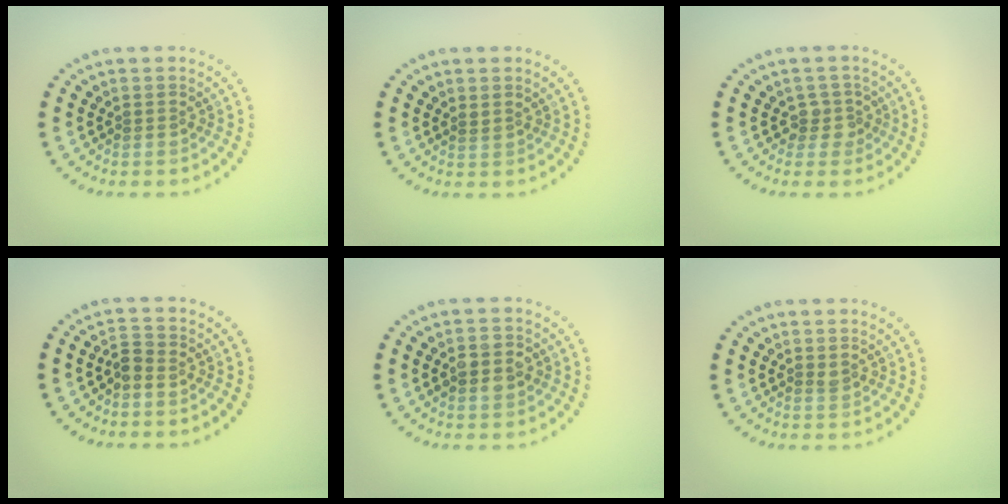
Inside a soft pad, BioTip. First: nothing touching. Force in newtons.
{"total": 0.5, "press": 0.2, "slide": 0.5}
{"total": 1.9, "press": 1.4, "slide": 1.2}
{"total": 1.2, "press": 1.1, "slide": 0.5}
{"total": 2.7, "press": 2.7, "slide": 0.1}
{"total": 0.6, "press": 0.5, "slide": 0.3}